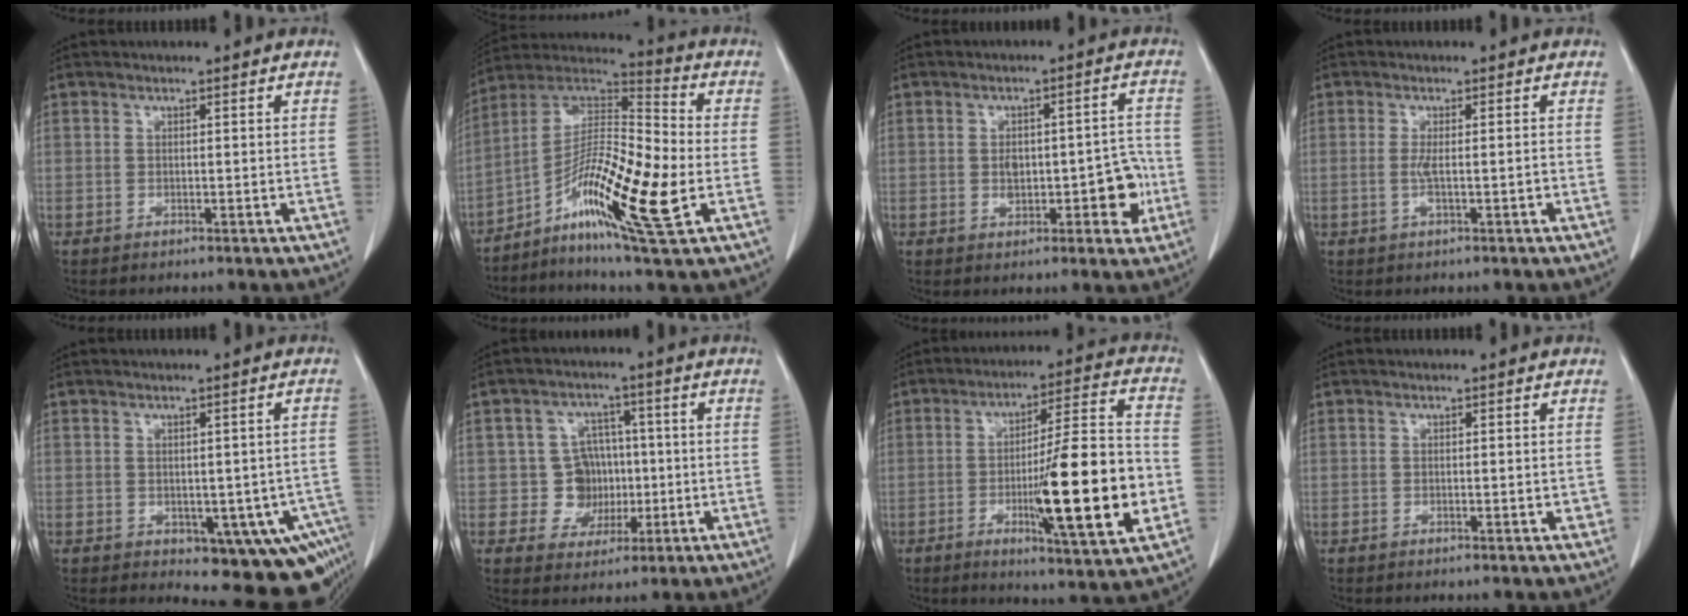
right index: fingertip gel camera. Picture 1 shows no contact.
{"total": 17.8, "force": [-5.5, 1.8, 16.8], "torque": [-0.315, -0.003, -0.102]}
{"total": 7.7, "force": [-1.4, 3.5, 6.7], "torque": [-0.085, 0.021, -0.009]}
{"total": 2.5, "force": [-0.7, 0.3, 2.4], "torque": [-0.045, -0.003, -0.010]}
{"total": 11.2, "force": [-4.8, 5.3, 8.7], "torque": [-0.070, 0.014, -0.048]}
{"total": 6.5, "force": [-0.2, 6.3, 1.5], "torque": [-0.014, 0.021, 0.001]}
{"total": 18.7, "force": [-4.2, 1.2, 18.2], "torque": [-0.274, -0.007, -0.060]}
{"total": 1.3, "force": [-0.2, 0.5, 1.2], "torque": [-0.013, 0.000, 0.000]}